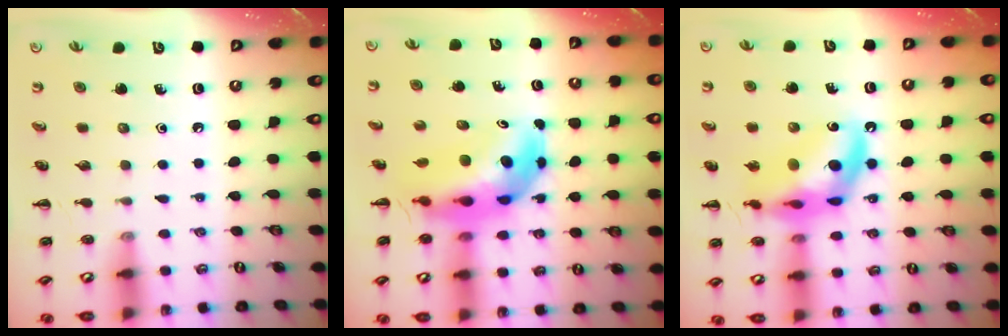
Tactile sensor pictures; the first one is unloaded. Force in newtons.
{"total": 9.9, "press": 9.4, "slide": 3.1}
{"total": 16.1, "press": 15.6, "slide": 3.8}